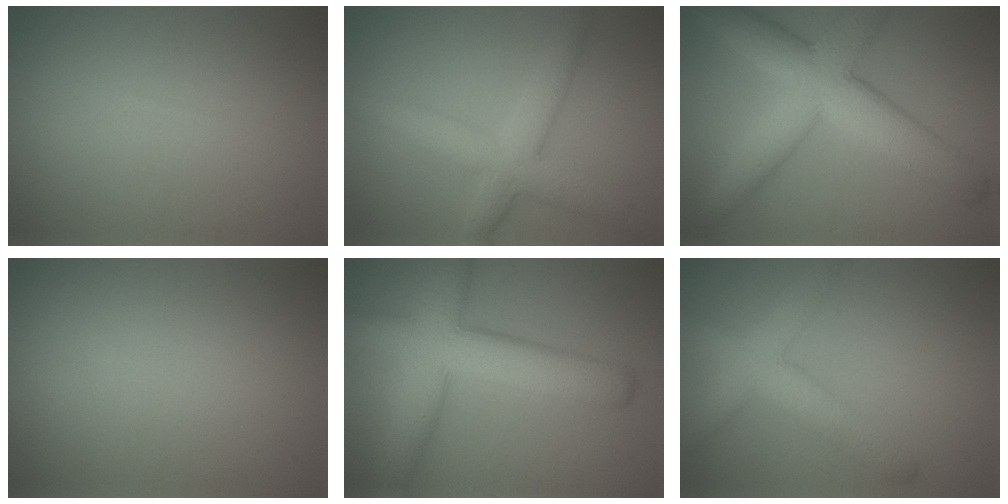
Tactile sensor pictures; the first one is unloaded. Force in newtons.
{"total": 4.9, "press": 4.9, "slide": 0.2}
{"total": 8.9, "press": 8.9, "slide": 0.3}
{"total": 0.0}
{"total": 8.5, "press": 8.5, "slide": 0.2}
{"total": 5.3, "press": 5.3, "slide": 0.2}